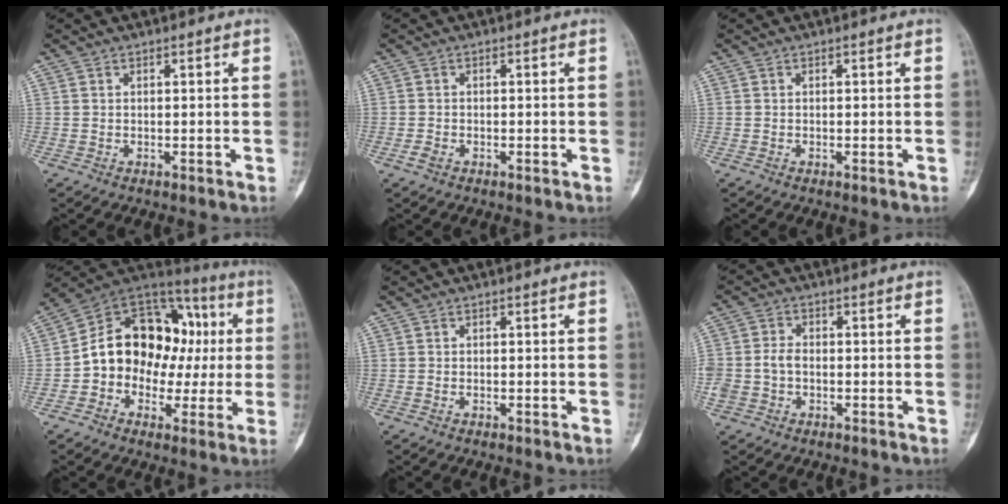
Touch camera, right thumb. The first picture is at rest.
{"total": 1.4, "force": [-0.7, 0.9, 0.8], "torque": [-0.016, 0.002, -0.016]}
{"total": 0.0}
{"total": 19.0, "force": [0.1, 14.6, 12.1], "torque": [-0.134, 0.058, -0.003]}
{"total": 0.0}
{"total": 4.9, "force": [-0.9, 3.6, 3.2], "torque": [-0.068, 0.017, -0.019]}